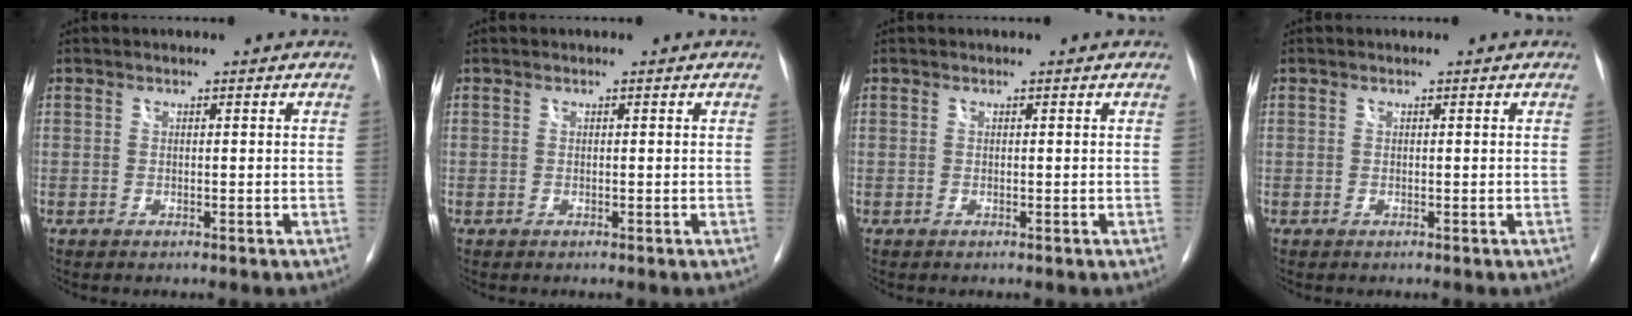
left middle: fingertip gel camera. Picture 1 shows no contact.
{"total": 0.0}
{"total": 0.0}
{"total": 0.0}